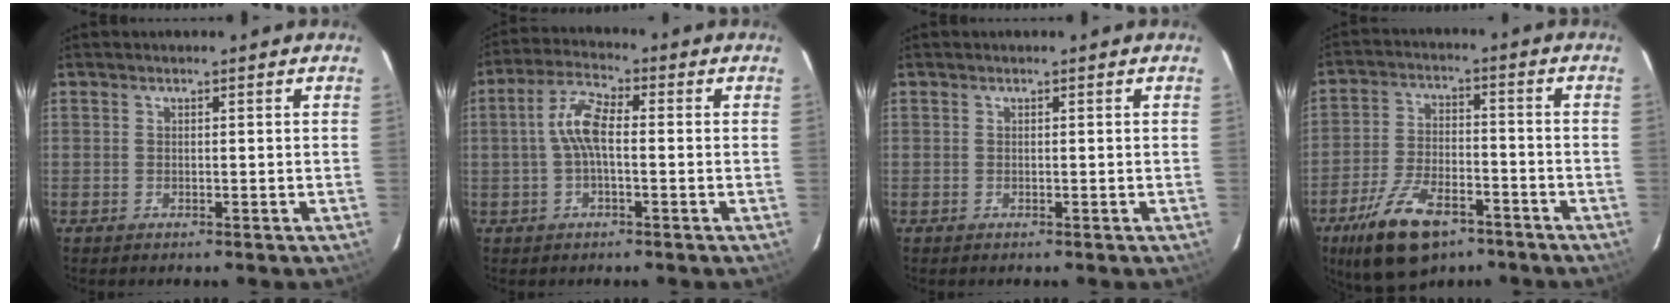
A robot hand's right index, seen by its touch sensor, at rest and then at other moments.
{"total": 6.3, "force": [-0.4, 2.3, 5.9], "torque": [-0.126, 0.019, -0.009]}
{"total": 0.0}
{"total": 14.3, "force": [-9.2, 6.5, 8.8], "torque": [-0.190, -0.014, -0.157]}